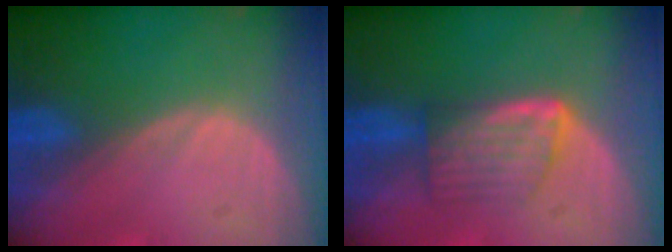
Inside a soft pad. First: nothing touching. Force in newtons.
{"total": 5.9, "press": 5.5, "slide": 2.2}